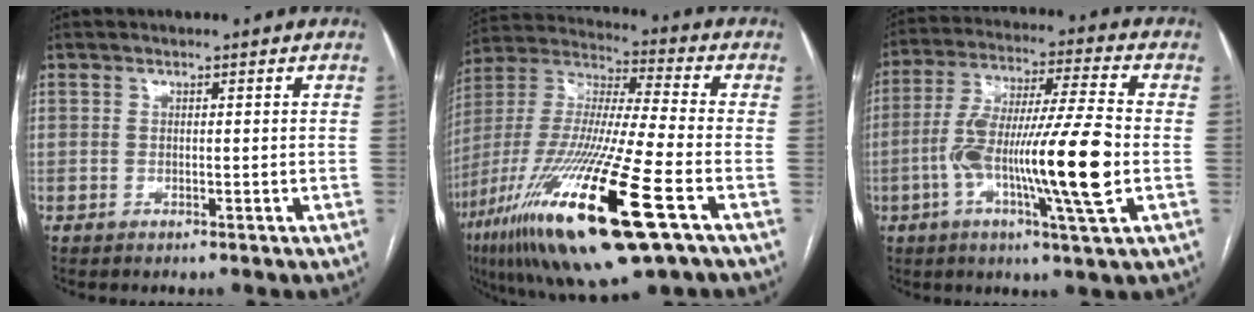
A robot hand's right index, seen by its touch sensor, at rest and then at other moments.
{"total": 26.8, "force": [-12.1, 3.1, 23.7], "torque": [-0.485, -0.061, -0.214]}
{"total": 16.9, "force": [-3.6, 0.2, 16.5], "torque": [-0.303, -0.001, -0.069]}